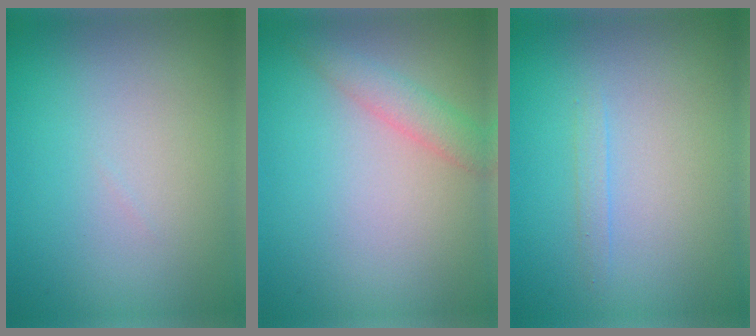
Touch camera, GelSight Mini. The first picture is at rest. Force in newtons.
{"total": 2.2, "press": 2.2, "slide": 0.2}
{"total": 0.8, "press": 0.8, "slide": 0.1}